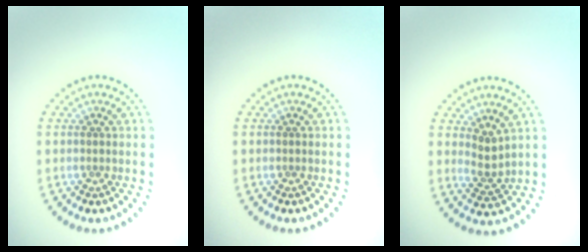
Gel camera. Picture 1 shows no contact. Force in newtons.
{"total": 0.0}
{"total": 2.0, "press": 1.6, "slide": 1.3}